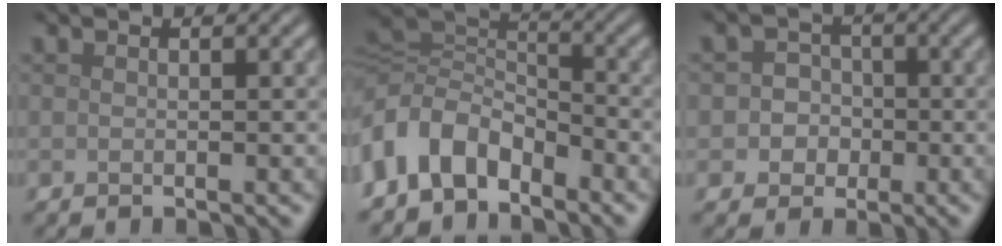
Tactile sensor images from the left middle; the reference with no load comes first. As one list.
[{"total": 7.6, "force": [-4.0, 5.0, 4.1], "torque": [-0.078, 0.005, -0.087]}, {"total": 2.9, "force": [-0.5, 2.7, 0.9], "torque": [0.010, 0.001, -0.023]}]